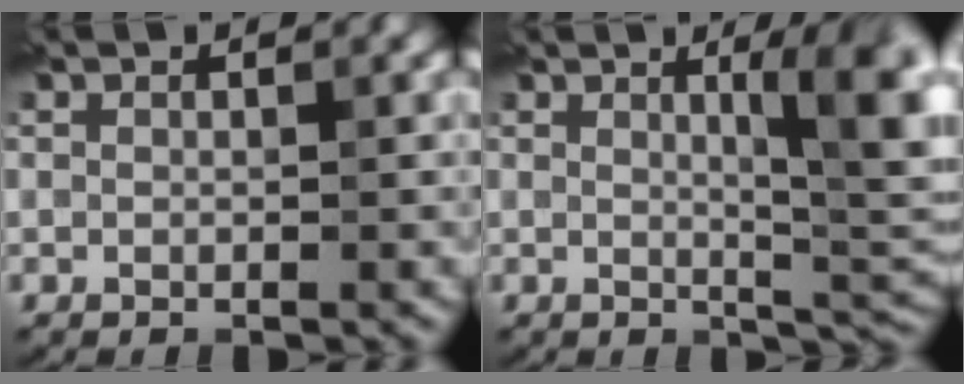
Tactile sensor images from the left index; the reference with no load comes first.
{"total": 7.4, "force": [1.8, 1.9, 6.9], "torque": [-0.081, -0.001, 0.031]}